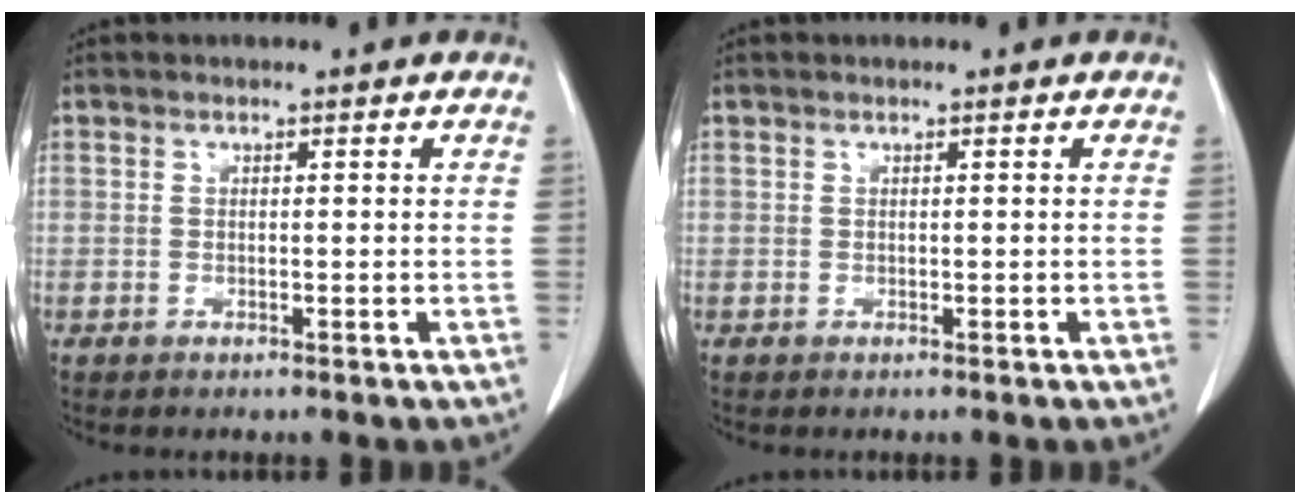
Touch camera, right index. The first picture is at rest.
{"total": 0.0}